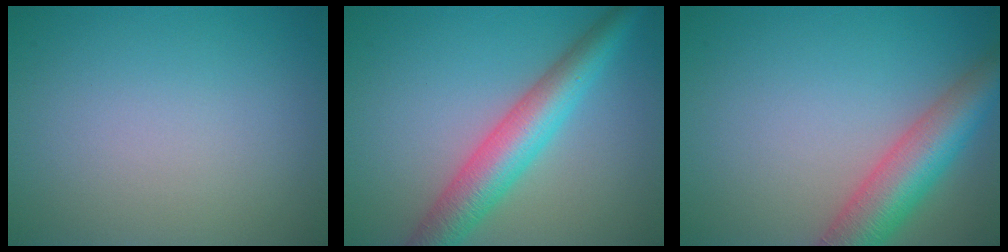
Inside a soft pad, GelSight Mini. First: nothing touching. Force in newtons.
{"total": 6.3, "press": 6.3, "slide": 0.1}
{"total": 6.8, "press": 6.8, "slide": 0.3}